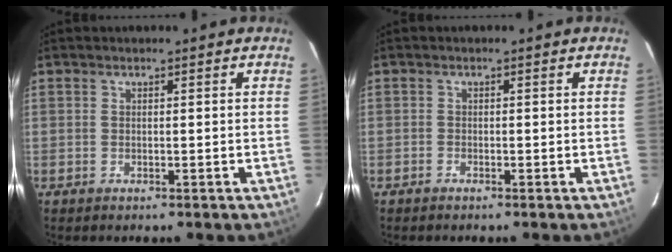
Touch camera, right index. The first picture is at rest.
{"total": 0.6, "force": [-0.6, 0.3, 0.0], "torque": [0.000, 0.004, -0.013]}